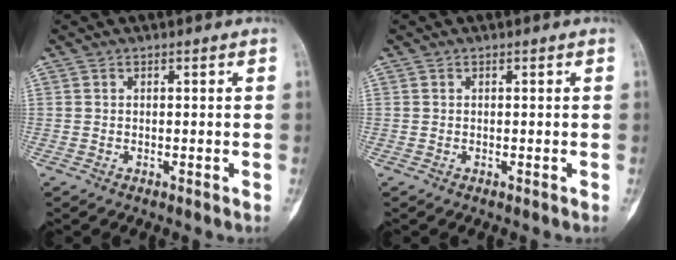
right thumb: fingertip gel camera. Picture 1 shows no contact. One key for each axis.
{"total": 0.0}